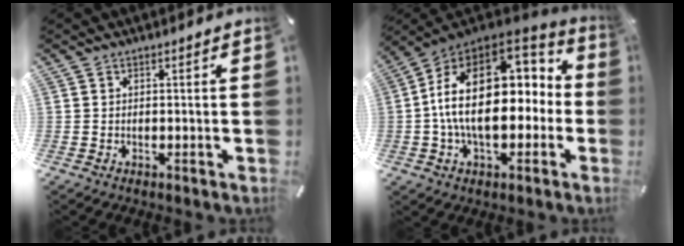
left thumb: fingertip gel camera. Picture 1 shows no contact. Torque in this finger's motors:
{"motor_torque": [1.29, 3.71, 2.77, 0.00, 1.00]}